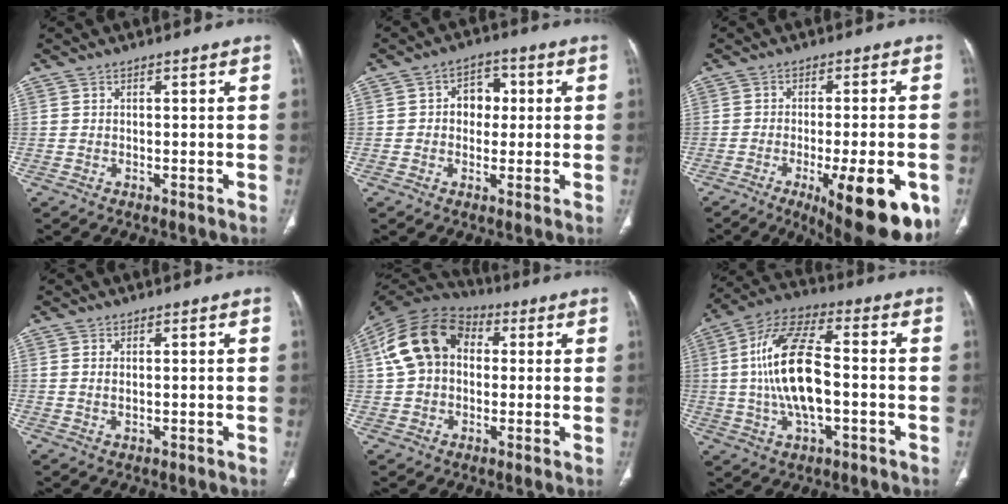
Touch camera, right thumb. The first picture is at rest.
{"total": 5.9, "force": [0.6, 4.6, 3.6], "torque": [-0.021, 0.011, 0.003]}
{"total": 17.9, "force": [-7.5, 5.2, 15.4], "torque": [-0.158, -0.001, -0.093]}
{"total": 1.4, "force": [0.4, 0.6, 1.2], "torque": [-0.028, -0.003, 0.012]}
{"total": 15.1, "force": [2.6, 11.1, 9.9], "torque": [-0.175, 0.032, 0.036]}
{"total": 16.4, "force": [-0.8, 7.3, 14.7], "torque": [-0.290, 0.025, -0.017]}